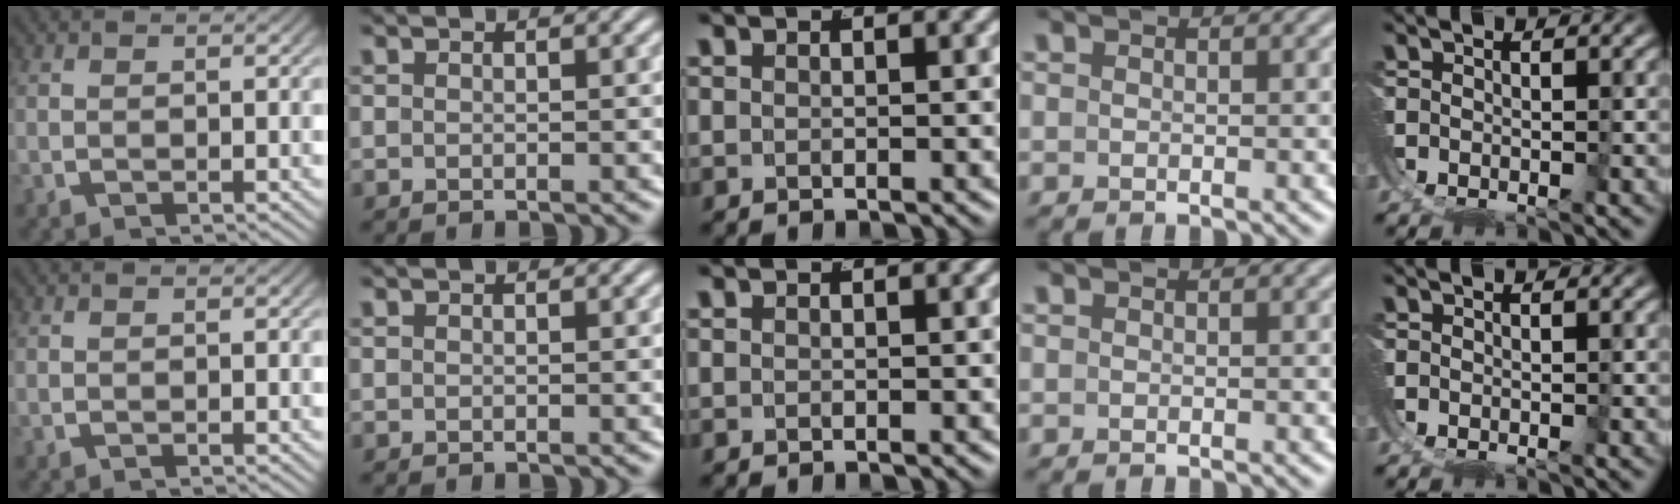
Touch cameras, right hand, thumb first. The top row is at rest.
{}